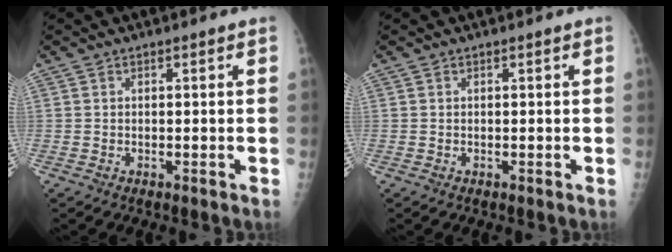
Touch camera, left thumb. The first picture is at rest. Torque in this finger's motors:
{"motor_torque": [0.36, -0.30, -0.07, -0.17, 0.00]}